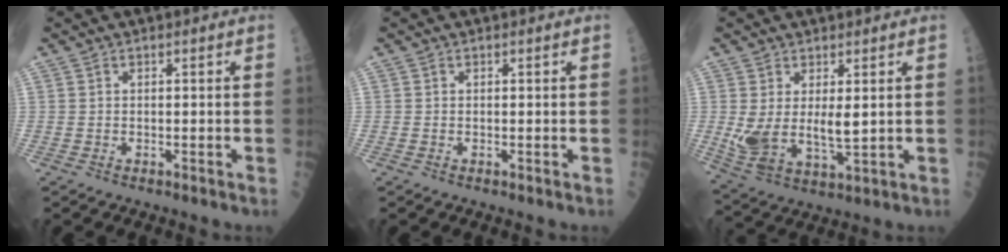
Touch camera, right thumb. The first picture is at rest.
{"total": 0.0}
{"total": 9.2, "force": [1.3, 4.1, 8.1], "torque": [-0.160, -0.019, 0.040]}